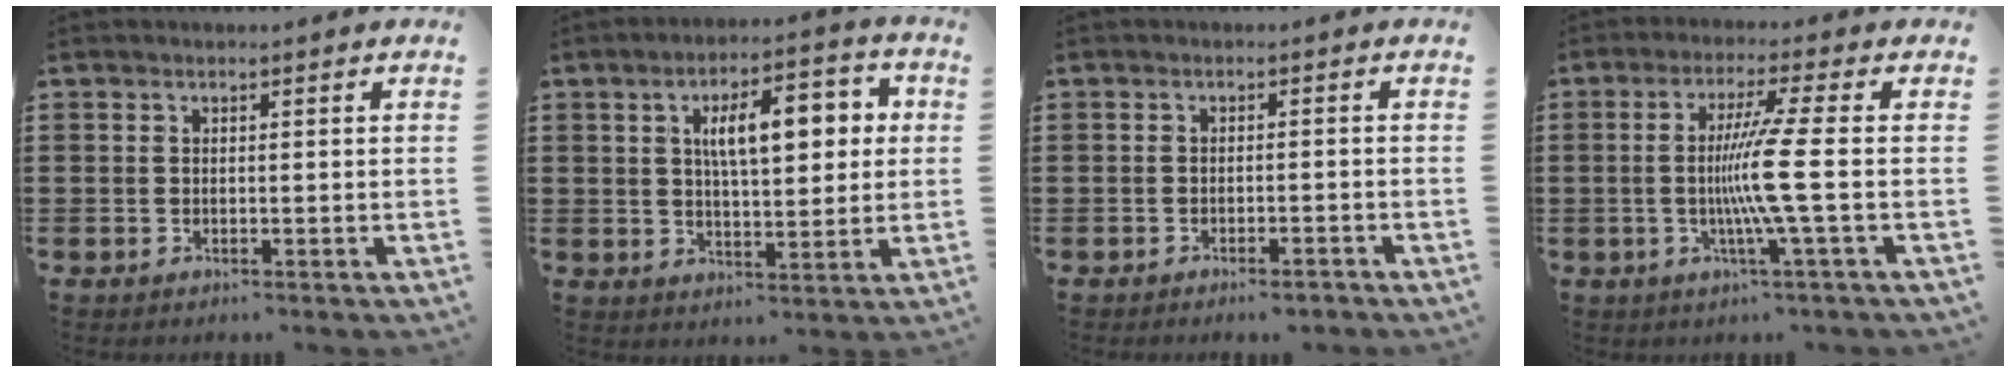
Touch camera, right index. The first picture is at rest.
{"total": 9.4, "force": [2.3, 3.7, 8.3], "torque": [-0.140, 0.005, 0.030]}
{"total": 1.5, "force": [-1.4, 0.1, 0.6], "torque": [-0.015, 0.000, -0.027]}
{"total": 8.6, "force": [-1.1, -1.1, 8.5], "torque": [-0.169, -0.020, -0.032]}